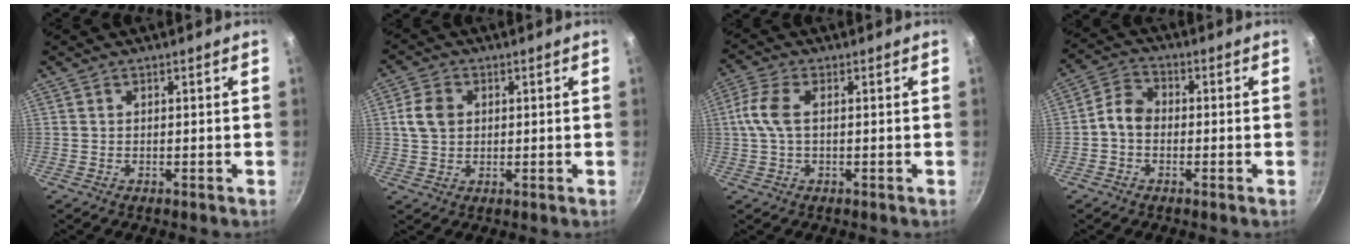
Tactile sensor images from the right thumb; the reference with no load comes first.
{"total": 5.7, "force": [1.1, 4.4, 3.4], "torque": [-0.053, 0.005, 0.017]}
{"total": 5.9, "force": [0.5, 2.8, 5.1], "torque": [-0.120, 0.014, 0.004]}
{"total": 5.2, "force": [-1.0, 3.9, 3.2], "torque": [-0.048, 0.025, -0.033]}